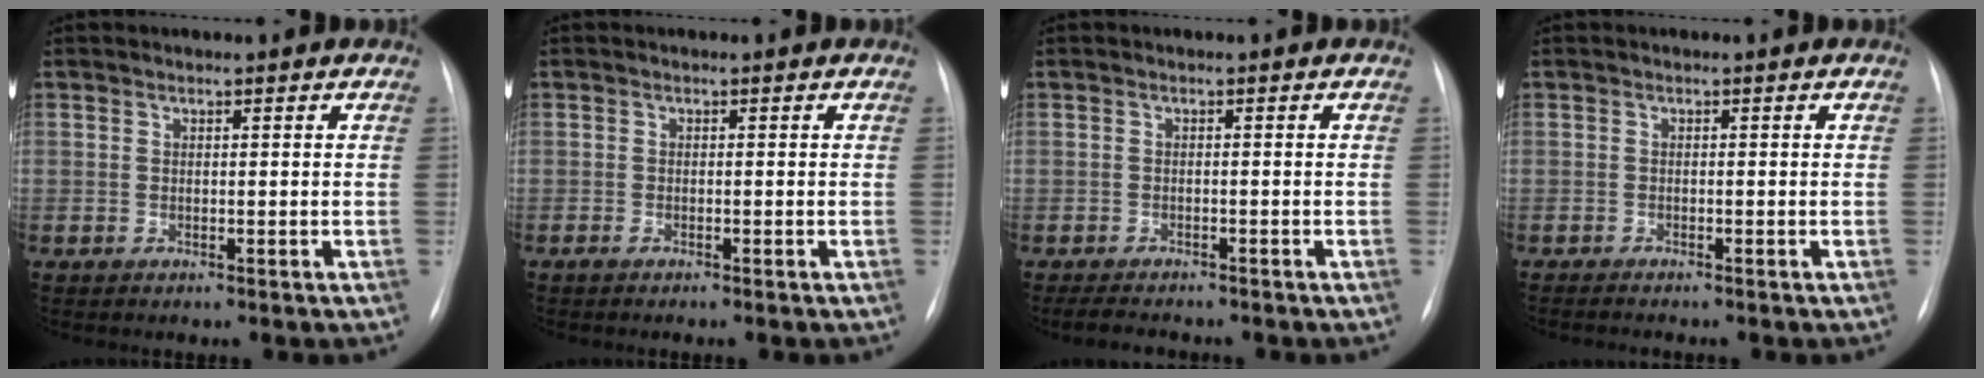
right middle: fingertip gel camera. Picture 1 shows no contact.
{"total": 0.8, "force": [-0.6, 0.0, 0.5], "torque": [-0.013, -0.002, -0.010]}
{"total": 4.0, "force": [-3.6, 1.0, 1.4], "torque": [-0.024, -0.010, -0.053]}
{"total": 2.0, "force": [-1.8, 0.2, 0.8], "torque": [-0.017, -0.005, -0.023]}